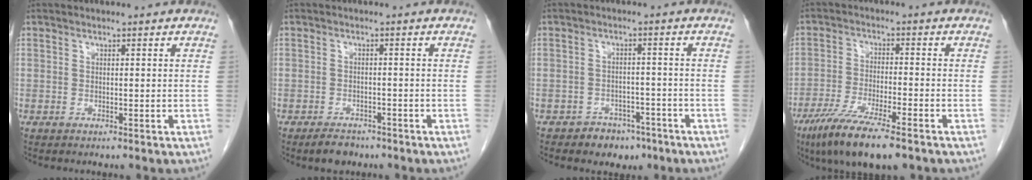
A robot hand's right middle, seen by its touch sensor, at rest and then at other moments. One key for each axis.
{"total": 3.2, "fx": -2.5, "fy": 1.7, "fz": 1.1, "tx": -0.021, "ty": 0.001, "tz": -0.034}
{"total": 4.7, "fx": -3.3, "fy": 3.1, "fz": 1.1, "tx": -0.014, "ty": 0.010, "tz": -0.045}
{"total": 11.5, "fx": -7.9, "fy": 1.7, "fz": 8.2, "tx": -0.145, "ty": -0.028, "tz": -0.131}